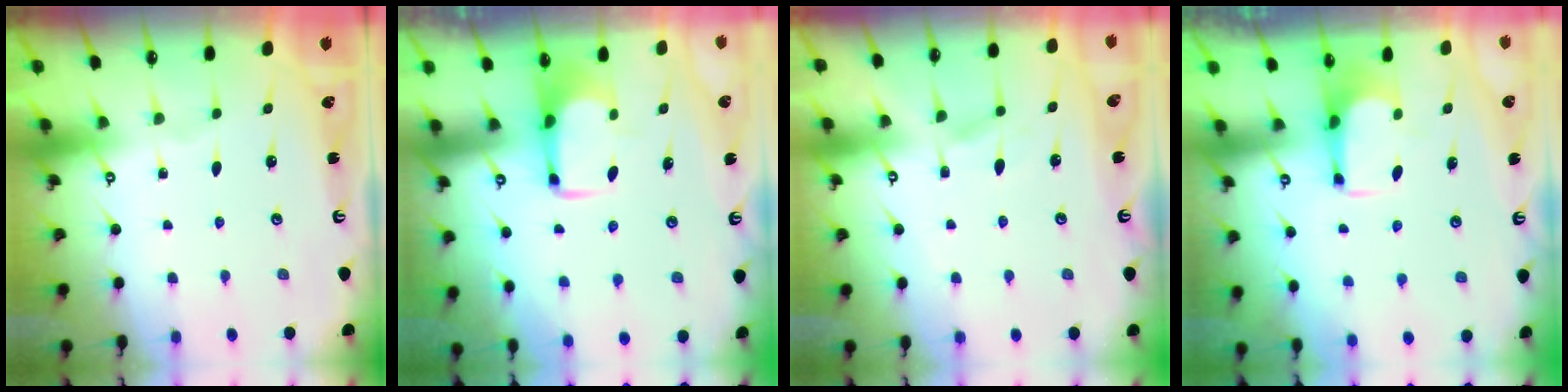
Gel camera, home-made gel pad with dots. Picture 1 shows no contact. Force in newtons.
{"total": 1.8, "press": 1.8, "slide": 0.5}
{"total": 5.4, "press": 5.4, "slide": 0.6}
{"total": 0.8, "press": 0.1, "slide": 0.8}